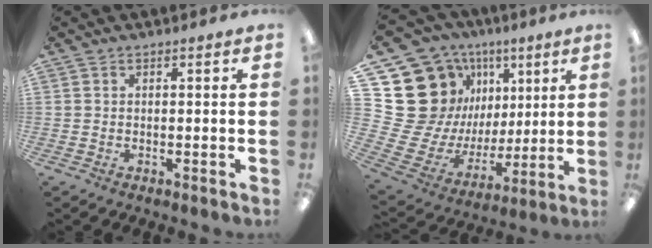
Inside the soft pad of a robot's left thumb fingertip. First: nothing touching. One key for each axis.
{"total": 22.7, "fx": 8.5, "fy": 19.3, "fz": 8.3, "tx": -0.176, "ty": -0.072, "tz": 0.202}